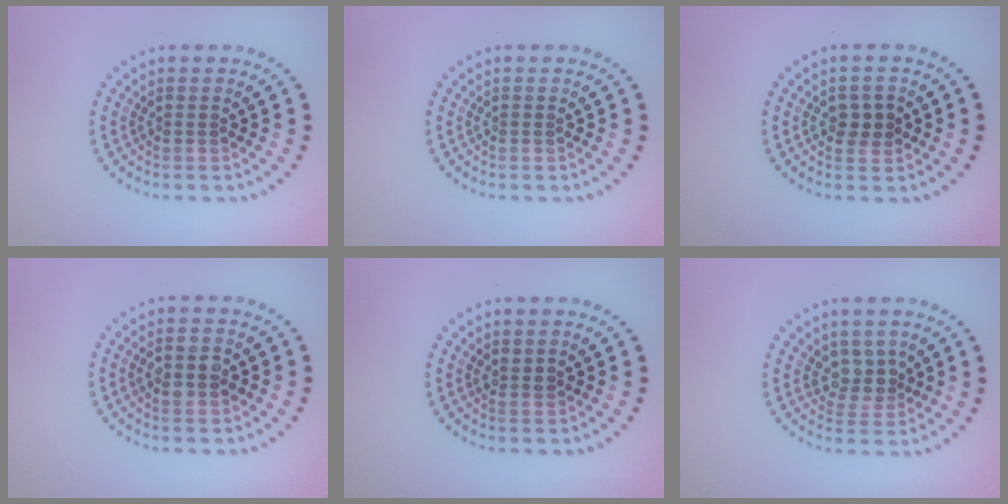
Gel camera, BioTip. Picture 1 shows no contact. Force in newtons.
{"total": 0.0}
{"total": 2.2, "press": 2.2, "slide": 0.2}
{"total": 2.7, "press": 2.7, "slide": 0.2}
{"total": 0.9, "press": 0.9, "slide": 0.2}
{"total": 2.5, "press": 2.0, "slide": 1.4}